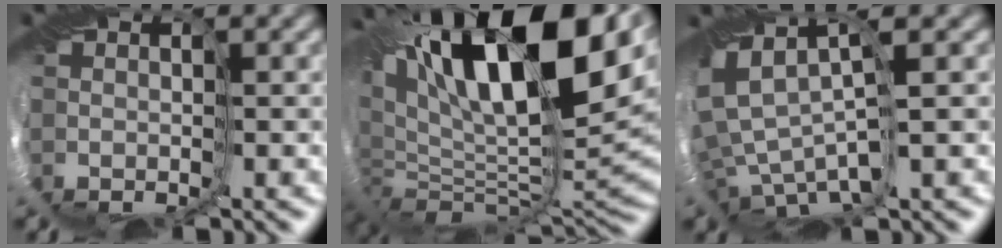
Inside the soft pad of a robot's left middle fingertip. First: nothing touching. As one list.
[{"total": 16.6, "force": [4.7, 7.5, 14.0], "torque": [-0.257, 0.014, 0.101]}, {"total": 4.5, "force": [0.8, 2.1, 3.9], "torque": [-0.092, -0.001, 0.033]}]